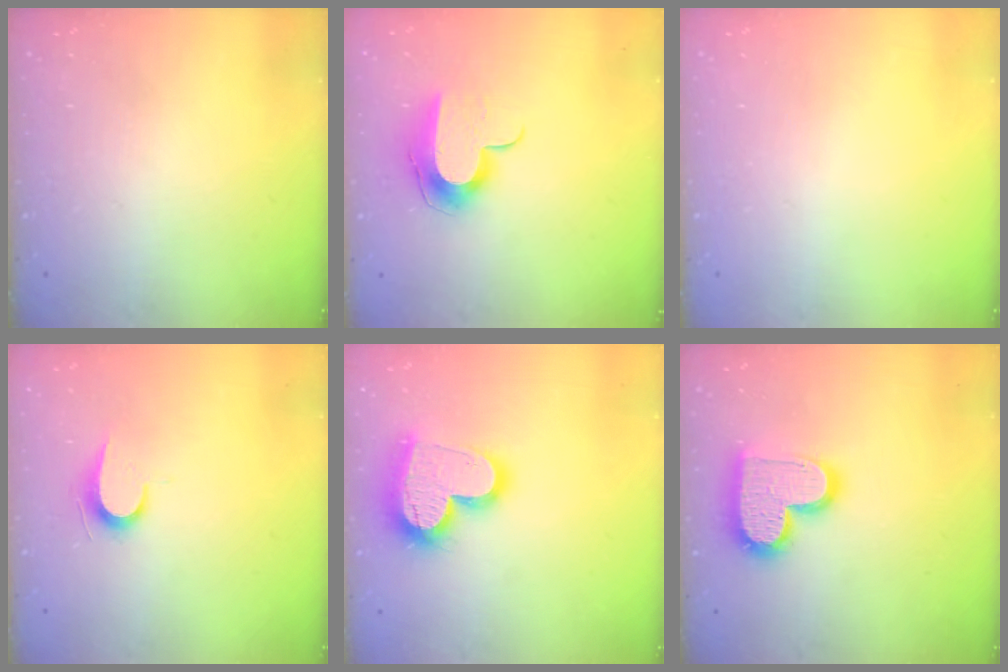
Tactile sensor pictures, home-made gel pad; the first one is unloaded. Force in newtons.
{"total": 9.9, "press": 9.9, "slide": 0.2}
{"total": 0.0}
{"total": 6.1, "press": 6.0, "slide": 0.6}
{"total": 18.1, "press": 18.0, "slide": 1.5}
{"total": 16.0, "press": 16.0, "slide": 1.1}